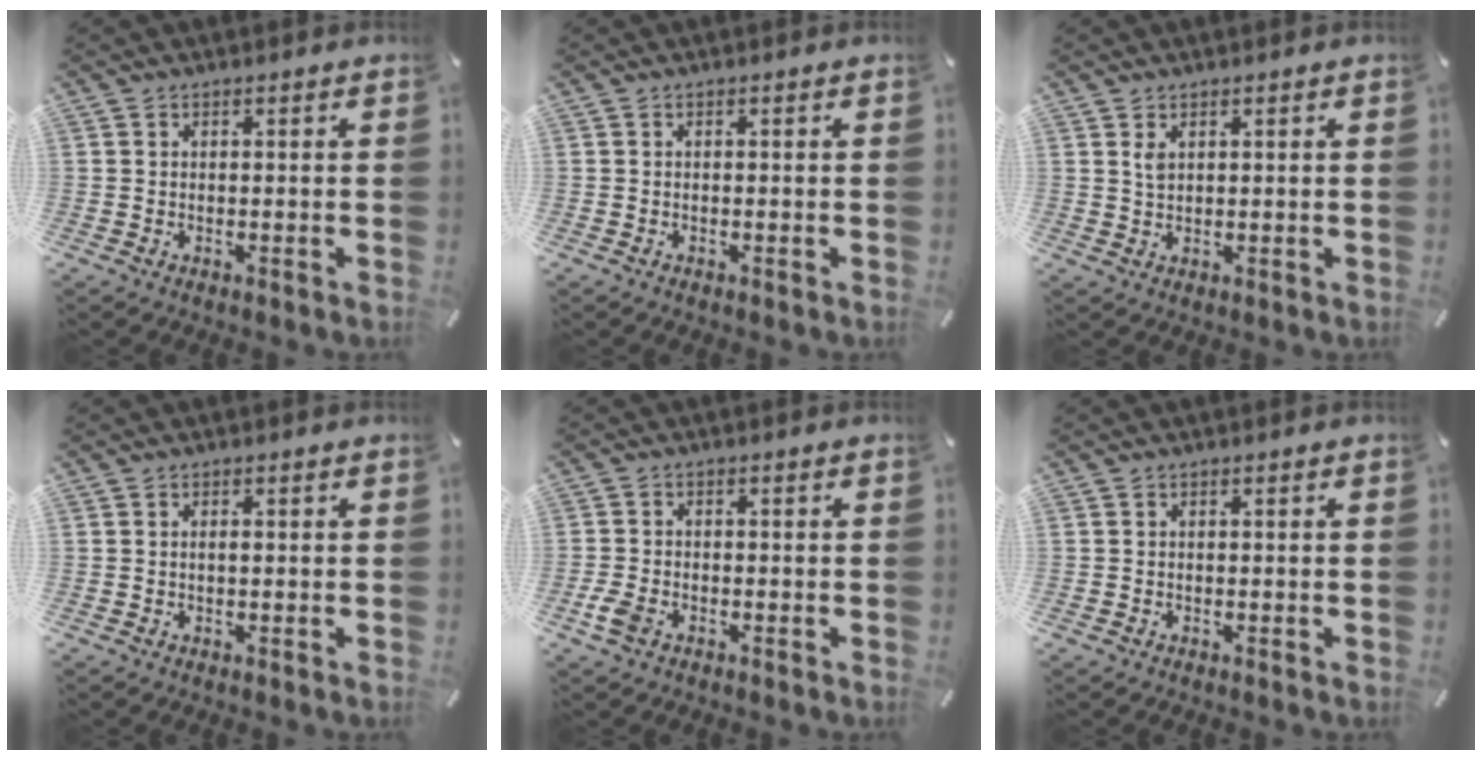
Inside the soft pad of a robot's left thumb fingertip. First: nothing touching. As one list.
[{"total": 0.0}, {"total": 1.9, "force": [1.0, 0.9, 1.3], "torque": [-0.029, 0.000, 0.018]}, {"total": 0.8, "force": [0.0, 0.5, 0.6], "torque": [-0.012, 0.000, 0.000]}, {"total": 4.0, "force": [-1.9, 2.5, 2.6], "torque": [-0.067, -0.001, -0.039]}, {"total": 0.0}]